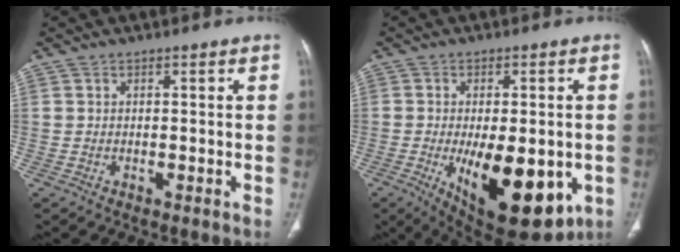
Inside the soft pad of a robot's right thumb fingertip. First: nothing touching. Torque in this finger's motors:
{"motor_torque": [2.15, 2.86, 2.12, -0.52, 0.51]}